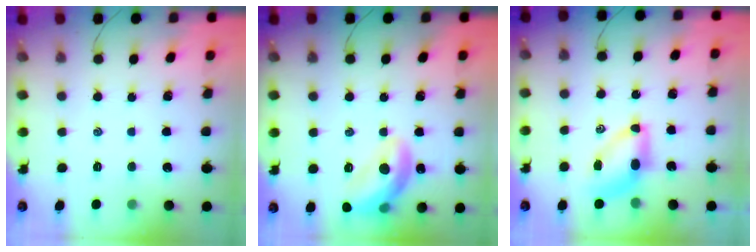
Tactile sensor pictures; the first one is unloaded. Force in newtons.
{"total": 13.9, "press": 13.7, "slide": 2.0}
{"total": 7.5, "press": 7.4, "slide": 1.4}